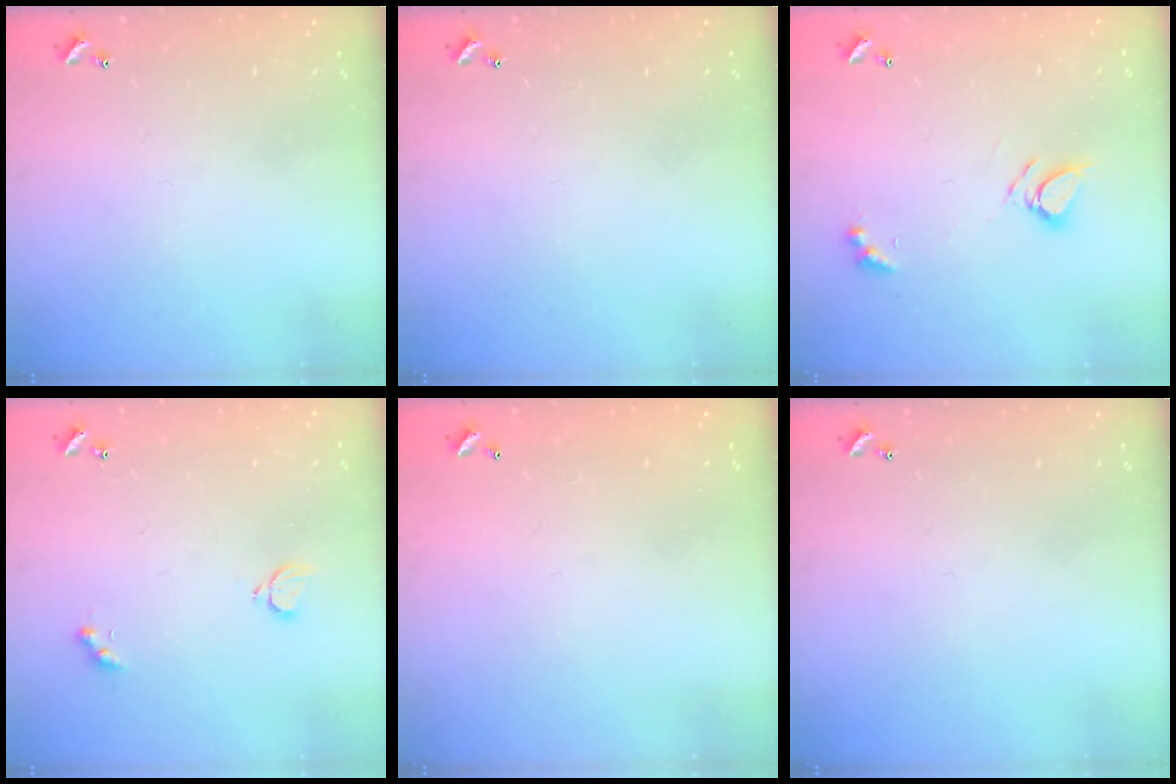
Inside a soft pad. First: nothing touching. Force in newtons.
{"total": 0.0}
{"total": 5.2, "press": 5.2, "slide": 0.4}
{"total": 2.5, "press": 2.4, "slide": 0.5}
{"total": 2.8, "press": 2.8, "slide": 0.1}
{"total": 0.0}